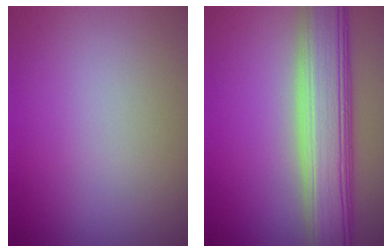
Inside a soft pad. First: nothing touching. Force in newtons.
{"total": 9.2, "press": 9.2, "slide": 0.5}